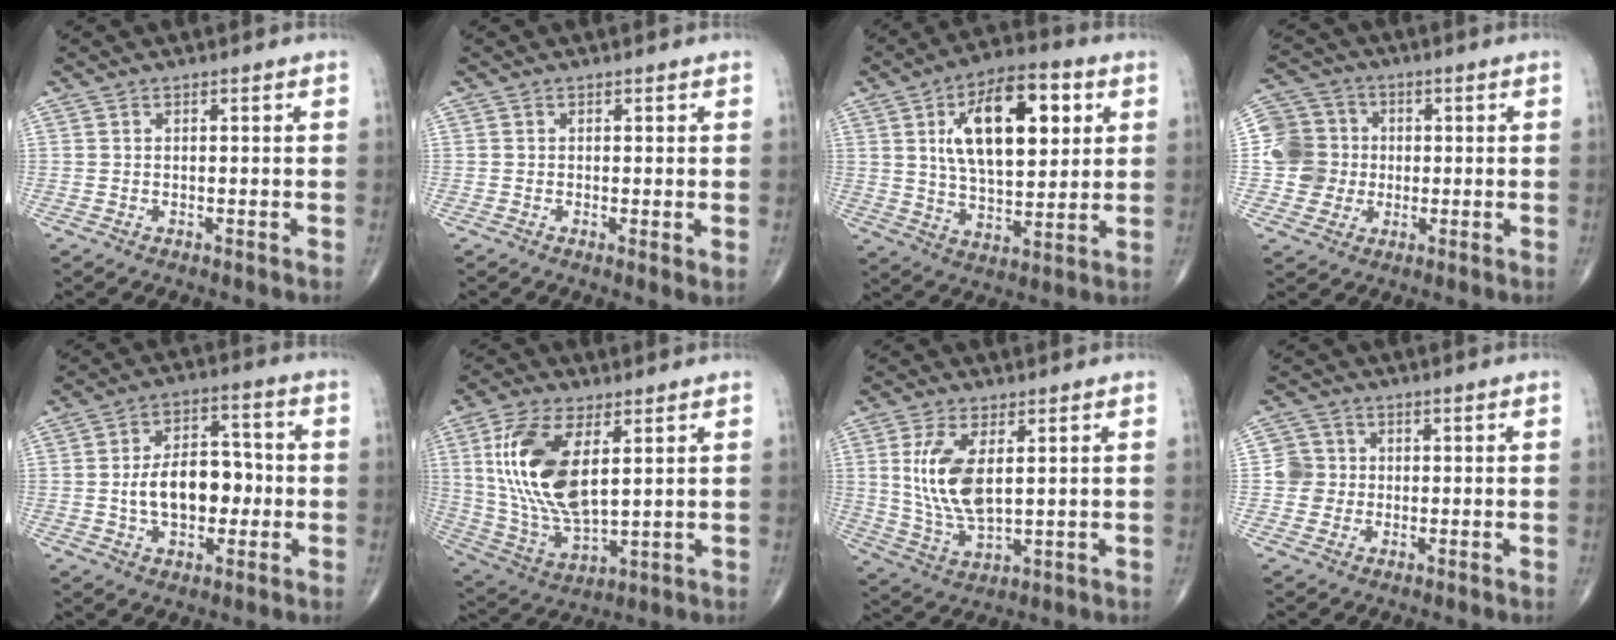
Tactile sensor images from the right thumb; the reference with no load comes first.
{"total": 1.6, "force": [0.0, 0.3, 1.6], "torque": [-0.031, -0.008, -0.004]}
{"total": 19.2, "force": [5.7, 9.5, 15.7], "torque": [-0.223, -0.009, 0.094]}
{"total": 9.9, "force": [-0.3, 9.5, 2.6], "torque": [-0.023, 0.016, -0.009]}
{"total": 12.5, "force": [-1.3, 7.8, 9.7], "torque": [-0.132, 0.030, -0.023]}
{"total": 17.9, "force": [4.6, 8.5, 15.1], "torque": [-0.304, -0.020, 0.097]}
{"total": 11.3, "force": [2.3, 5.2, 9.7], "torque": [-0.198, -0.015, 0.056]}
{"total": 4.2, "force": [-0.1, 4.1, 0.5], "torque": [0.021, 0.009, -0.009]}